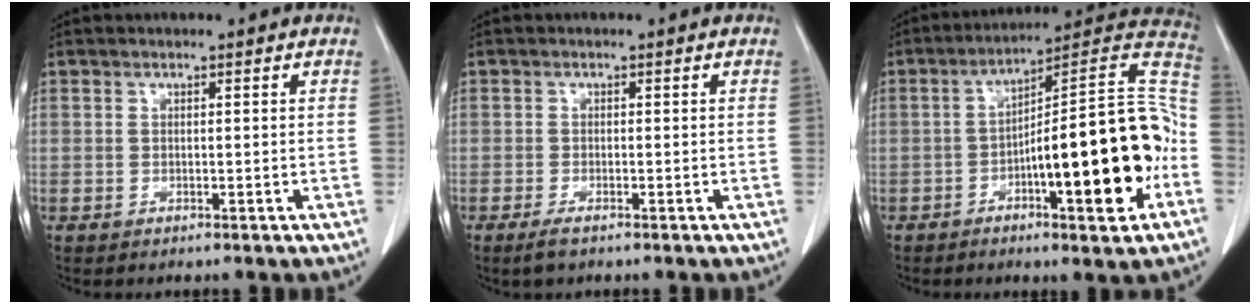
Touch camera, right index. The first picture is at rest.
{"total": 2.0, "force": [-1.5, 0.5, 1.3], "torque": [-0.030, -0.005, -0.025]}
{"total": 20.4, "force": [-5.5, 3.0, 19.5], "torque": [-0.234, 0.031, -0.069]}